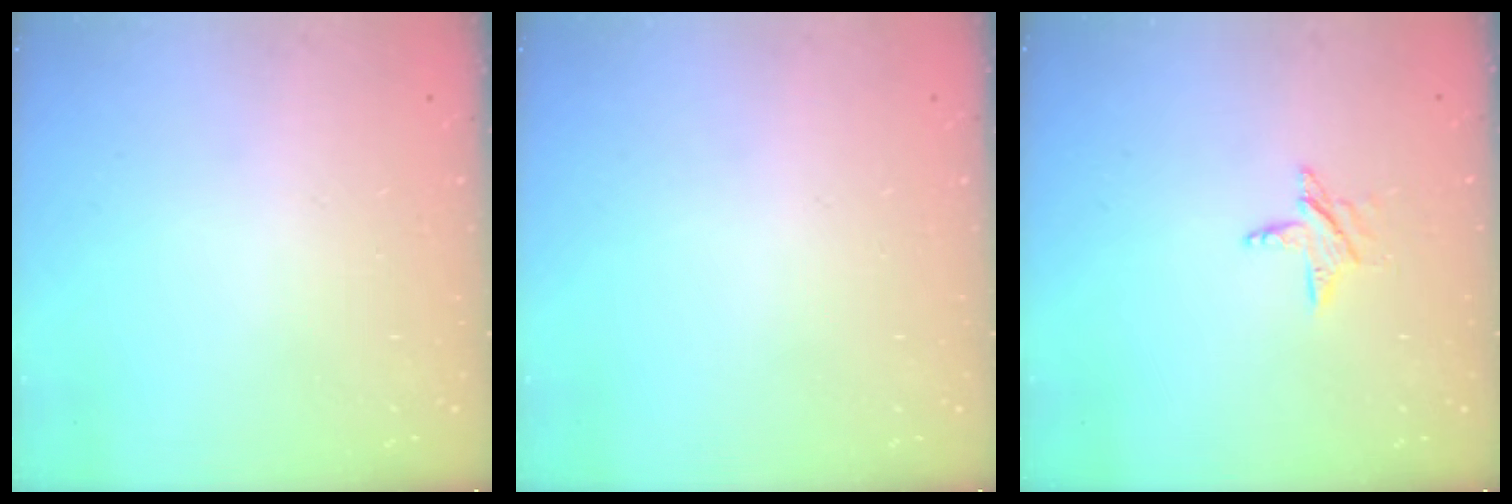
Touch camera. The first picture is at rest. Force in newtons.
{"total": 0.0}
{"total": 4.5, "press": 4.5, "slide": 0.4}